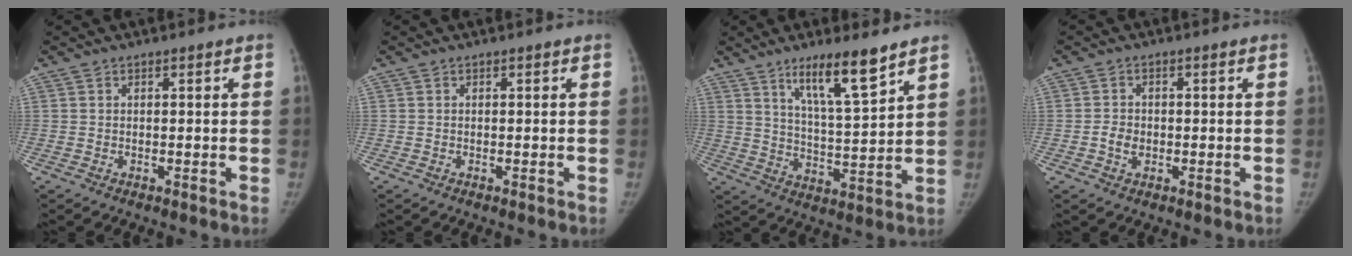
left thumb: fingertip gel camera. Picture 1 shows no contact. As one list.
[{"total": 0.0}, {"total": 11.6, "force": [7.9, 1.6, 8.4], "torque": [-0.138, -0.055, 0.141]}, {"total": 2.7, "force": [-0.6, 2.1, 1.6], "torque": [-0.023, 0.006, -0.010]}]